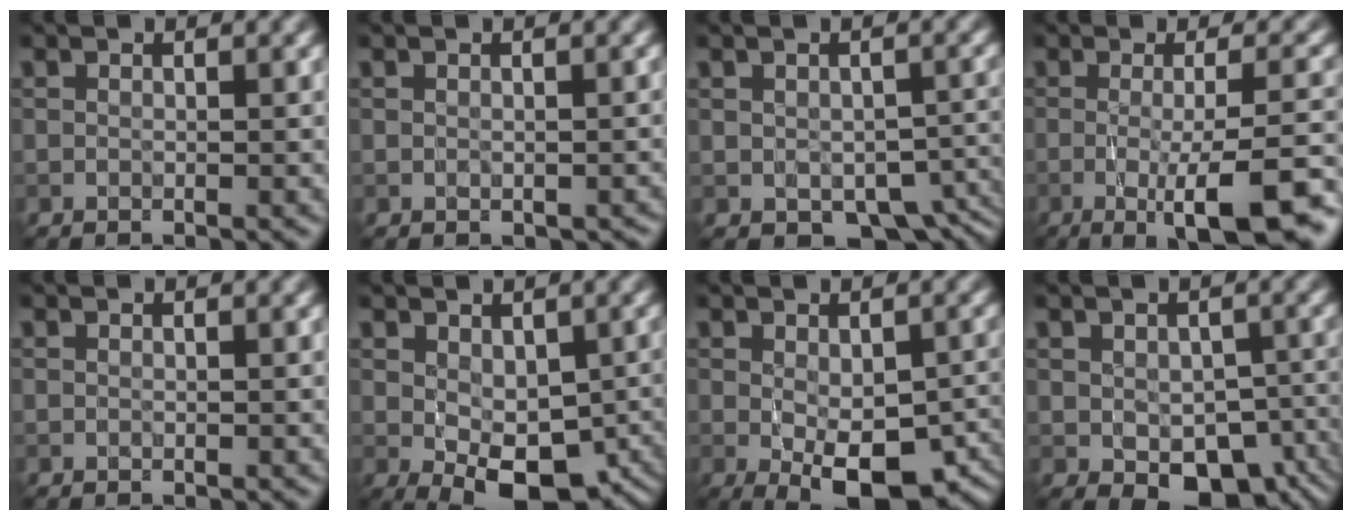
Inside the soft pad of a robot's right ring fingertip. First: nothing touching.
{"total": 1.0, "force": [-0.3, 0.7, 0.6], "torque": [-0.011, -0.008, 0.000]}
{"total": 6.7, "force": [-2.6, 4.0, 4.7], "torque": [-0.063, -0.024, -0.023]}
{"total": 9.1, "force": [-2.4, 2.0, 8.6], "torque": [-0.111, -0.012, -0.035]}
{"total": 0.0}
{"total": 7.9, "force": [-1.6, 4.5, 6.3], "torque": [-0.100, -0.023, -0.011]}
{"total": 10.1, "force": [-3.4, 4.8, 8.2], "torque": [-0.126, -0.032, -0.030]}
{"total": 8.2, "force": [-3.4, 5.0, 5.5], "torque": [-0.081, -0.026, -0.033]}